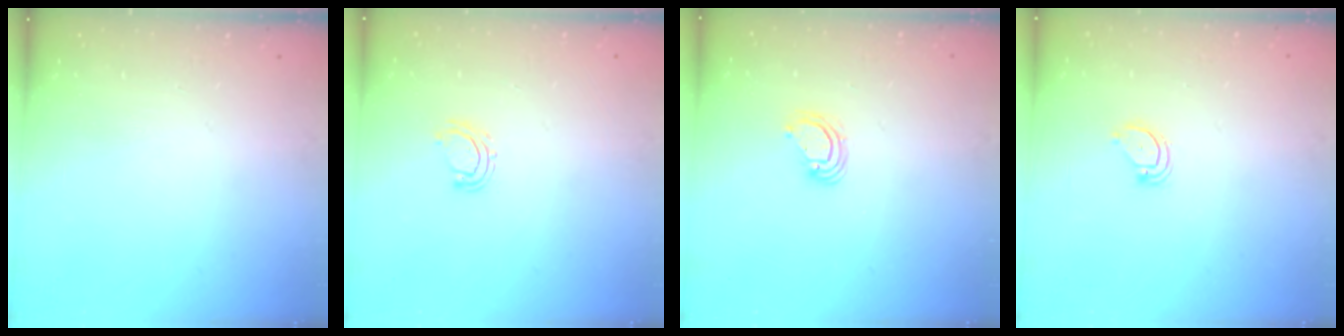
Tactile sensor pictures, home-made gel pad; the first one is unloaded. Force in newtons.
{"total": 6.1, "press": 5.9, "slide": 1.4}
{"total": 4.6, "press": 4.6, "slide": 0.2}
{"total": 2.9, "press": 2.9, "slide": 0.2}